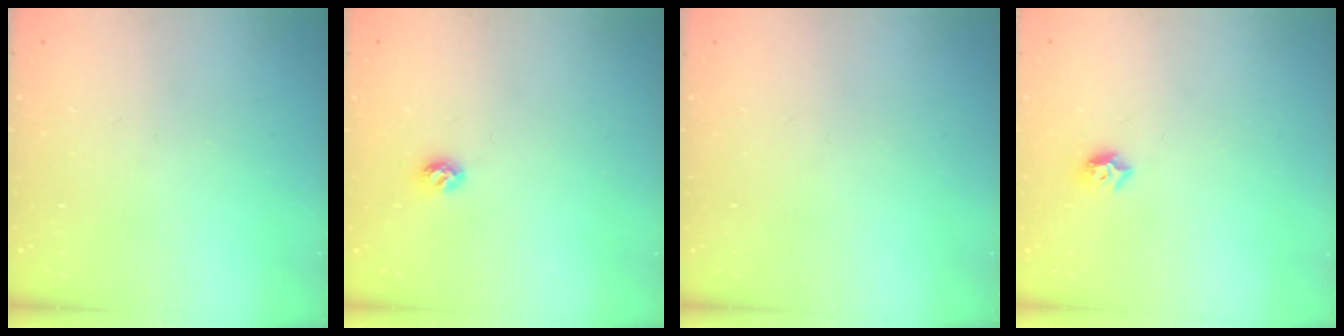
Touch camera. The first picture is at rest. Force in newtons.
{"total": 5.9, "press": 5.9, "slide": 0.8}
{"total": 0.0}
{"total": 6.2, "press": 6.2, "slide": 0.8}